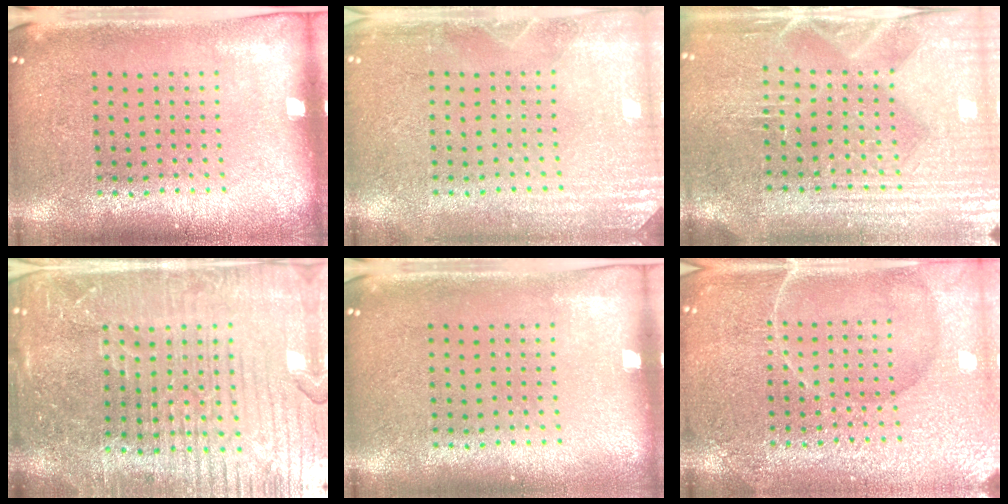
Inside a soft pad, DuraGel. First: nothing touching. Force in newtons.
{"total": 2.7, "press": 2.7, "slide": 0.3}
{"total": 4.1, "press": 3.8, "slide": 1.6}
{"total": 6.0, "press": 5.3, "slide": 2.7}
{"total": 0.0}
{"total": 6.2, "press": 6.1, "slide": 0.8}